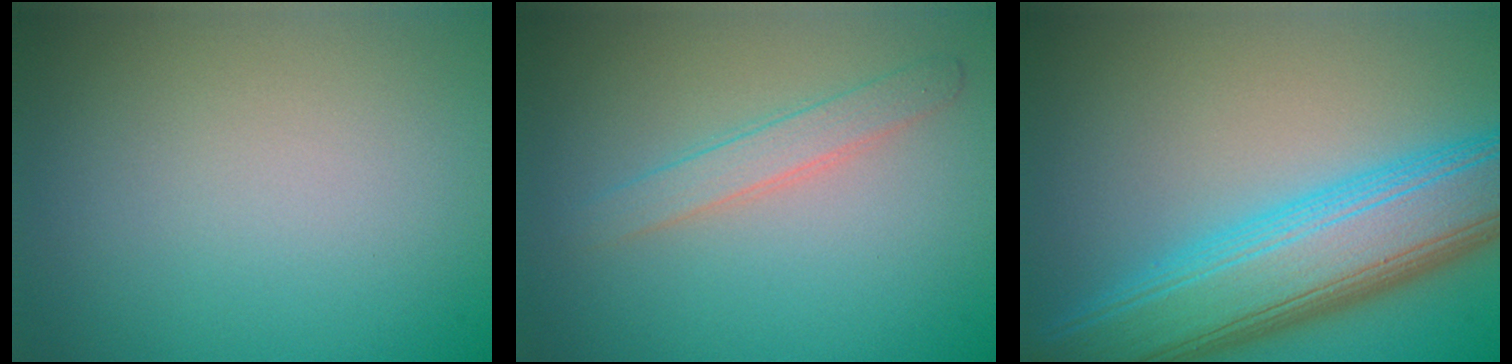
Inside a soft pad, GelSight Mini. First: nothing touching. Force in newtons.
{"total": 2.1, "press": 2.1, "slide": 0.0}
{"total": 10.0, "press": 10.0, "slide": 0.3}